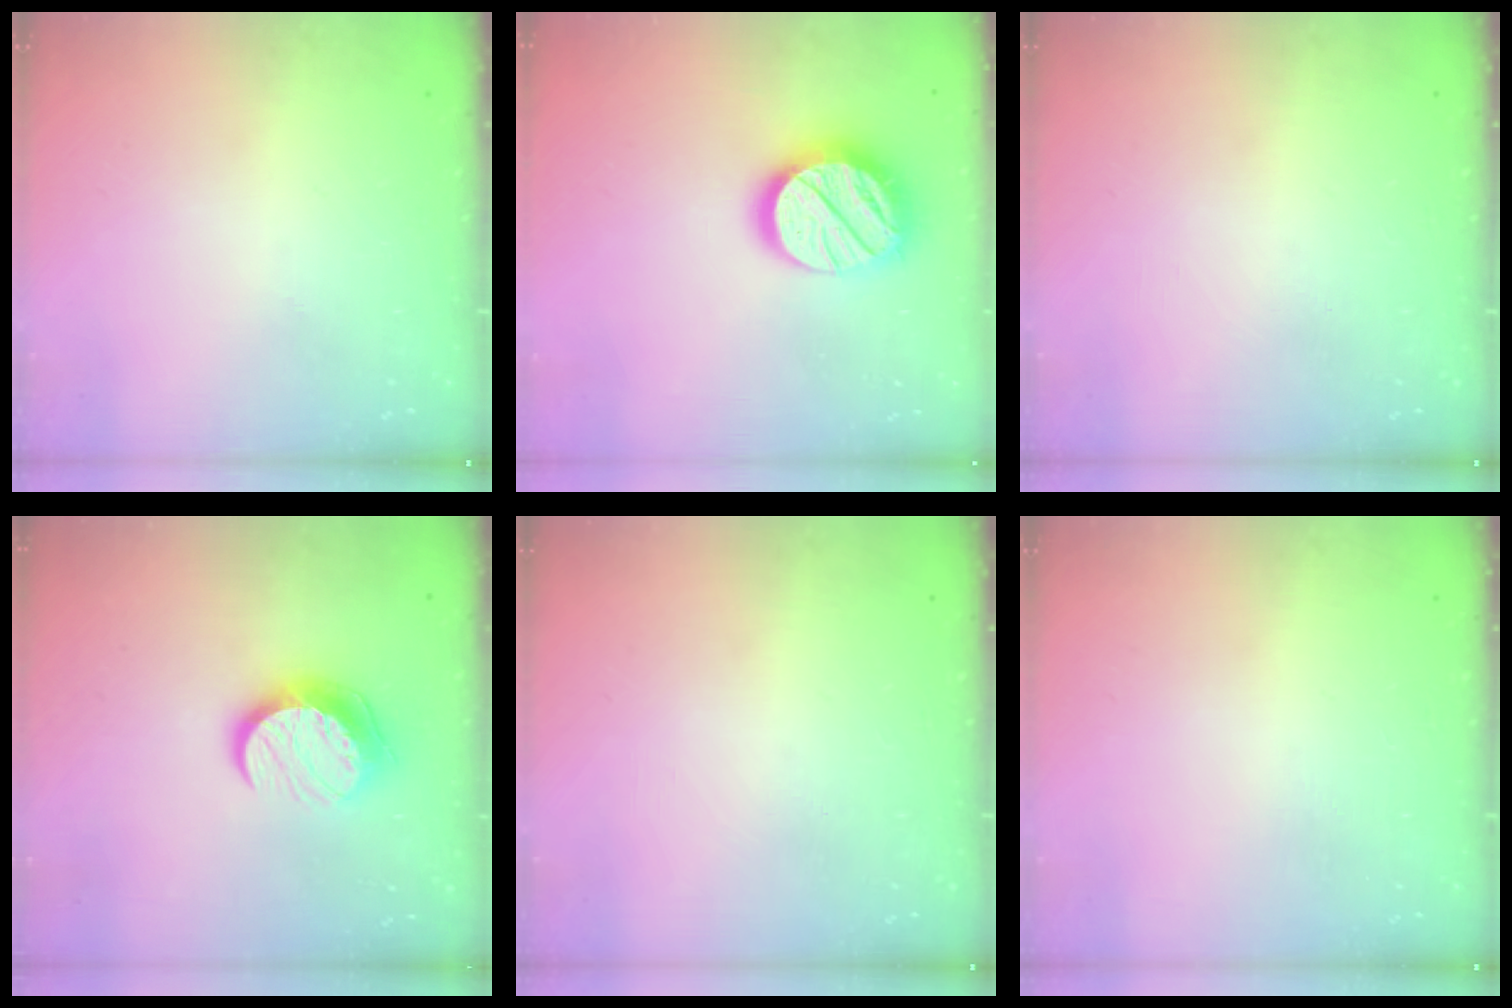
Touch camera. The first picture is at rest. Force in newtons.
{"total": 18.4, "press": 18.3, "slide": 1.6}
{"total": 0.0}
{"total": 10.2, "press": 10.2, "slide": 0.7}
{"total": 0.0}
{"total": 0.0}